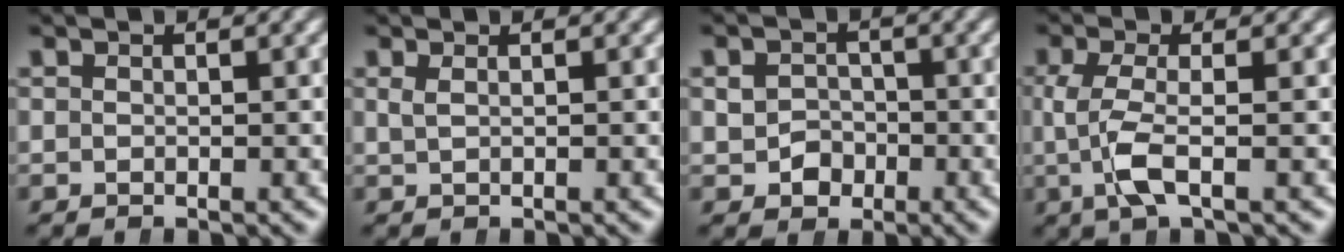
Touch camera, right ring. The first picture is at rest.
{"total": 0.7, "force": [0.2, -0.5, 0.5], "torque": [-0.016, -0.008, 0.012]}
{"total": 1.8, "force": [-0.6, 1.6, 0.4], "torque": [-0.004, -0.012, -0.005]}
{"total": 3.9, "force": [-0.3, 1.2, 3.6], "torque": [-0.094, -0.017, 0.002]}